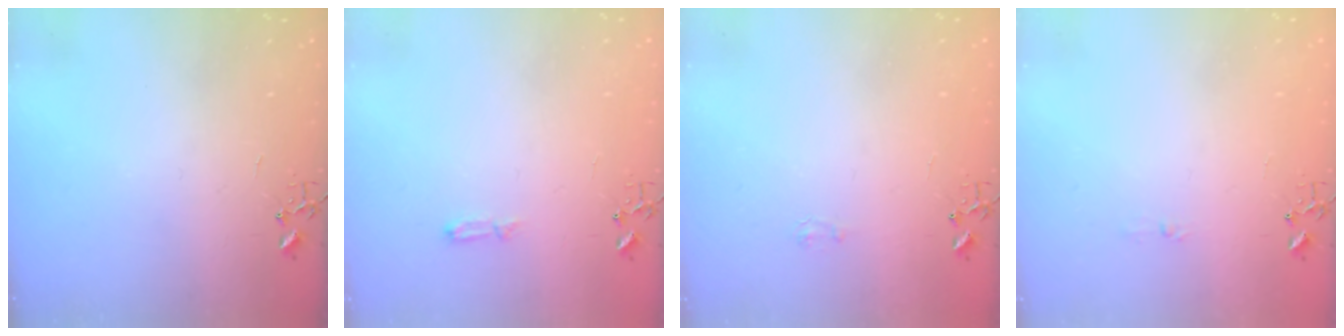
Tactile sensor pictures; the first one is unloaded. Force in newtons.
{"total": 4.8, "press": 4.8, "slide": 0.5}
{"total": 4.1, "press": 4.0, "slide": 0.7}
{"total": 3.5, "press": 3.5, "slide": 0.4}